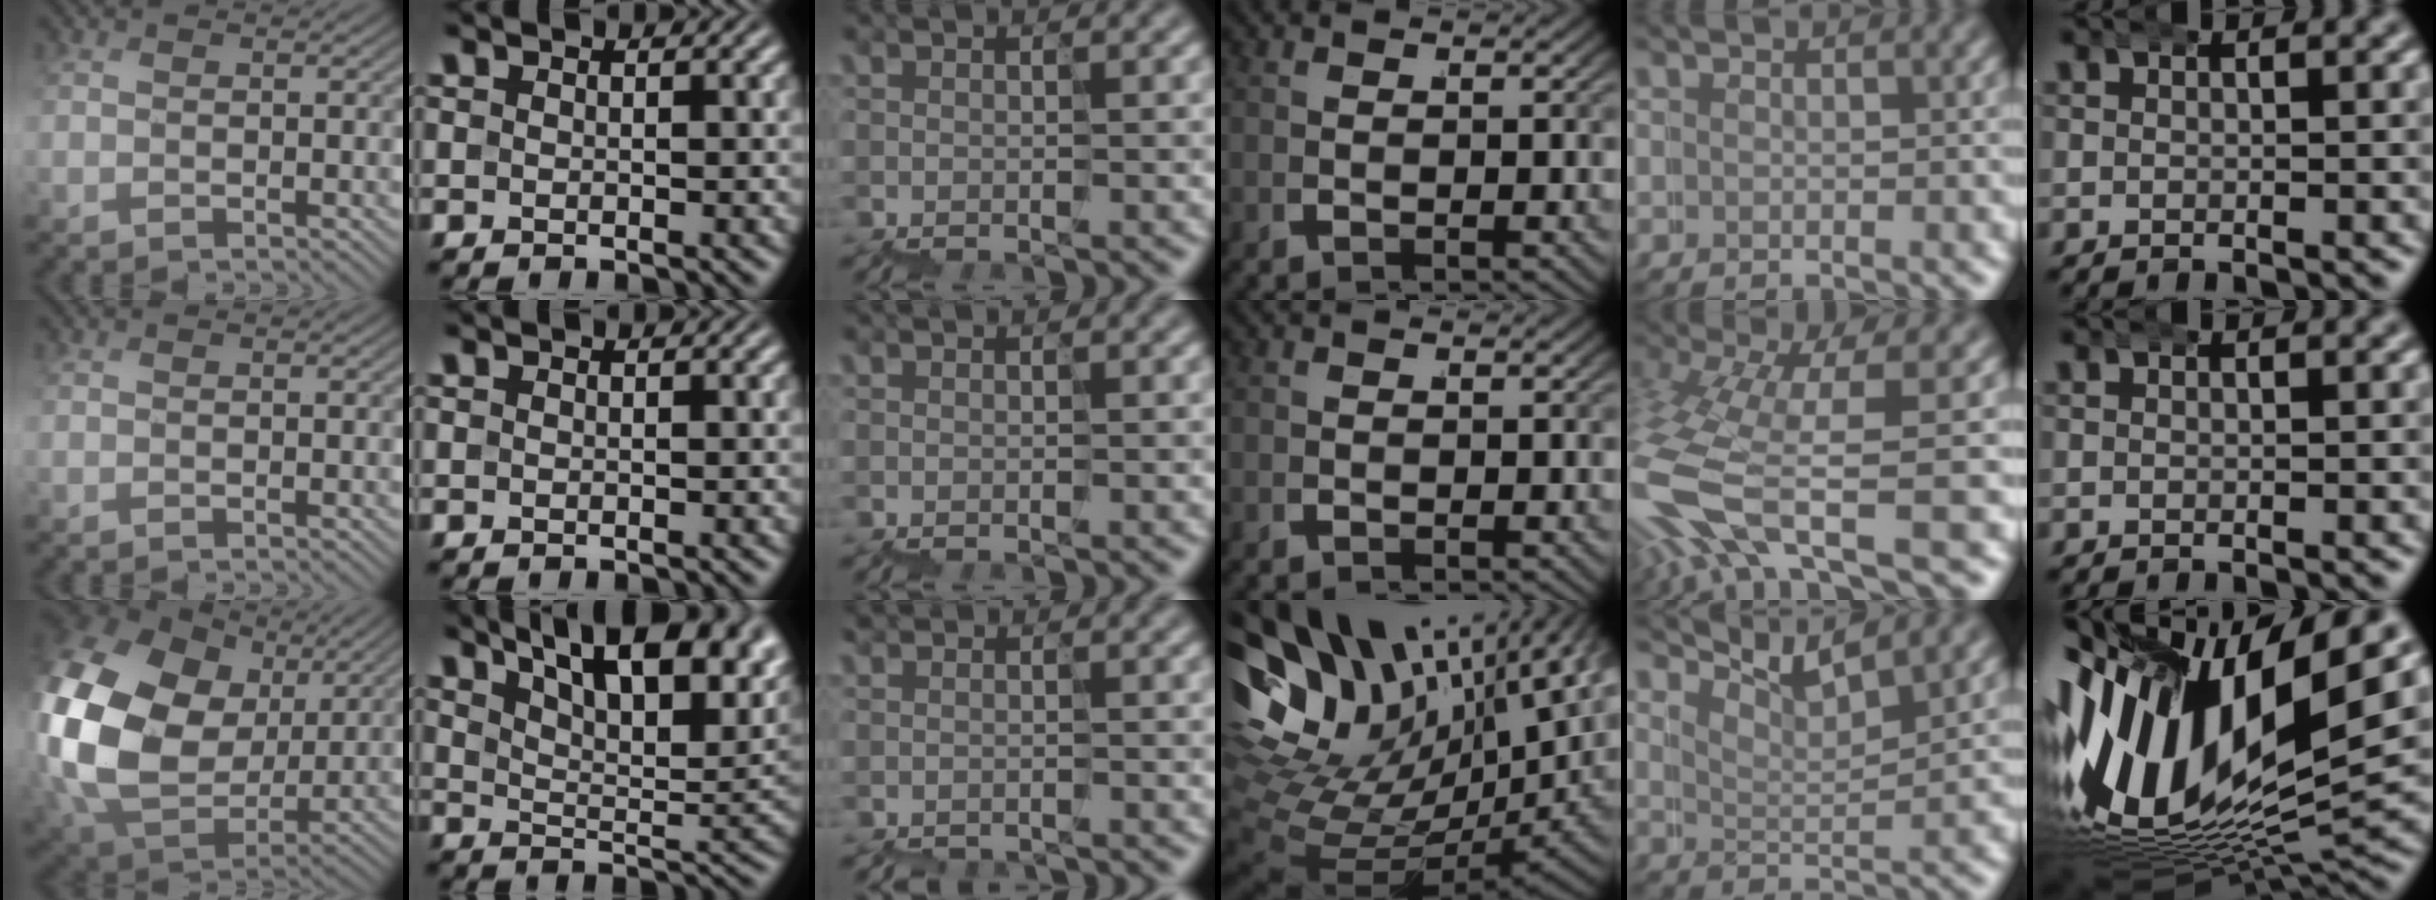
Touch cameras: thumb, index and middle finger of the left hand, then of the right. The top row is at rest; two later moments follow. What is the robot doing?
{"motion": "wrap", "object": "belt"}